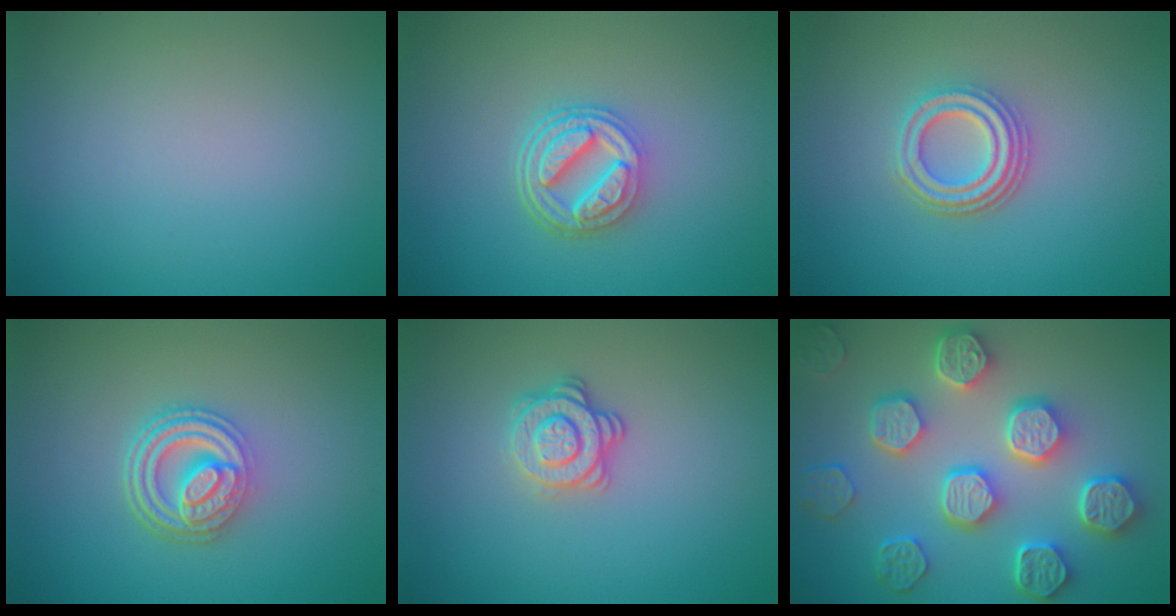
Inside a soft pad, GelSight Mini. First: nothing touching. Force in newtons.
{"total": 4.9, "press": 3.7, "slide": 3.3}
{"total": 3.7, "press": 3.0, "slide": 2.1}
{"total": 4.9, "press": 3.7, "slide": 3.1}
{"total": 2.8, "press": 2.5, "slide": 1.2}
{"total": 8.0, "press": 6.4, "slide": 4.7}